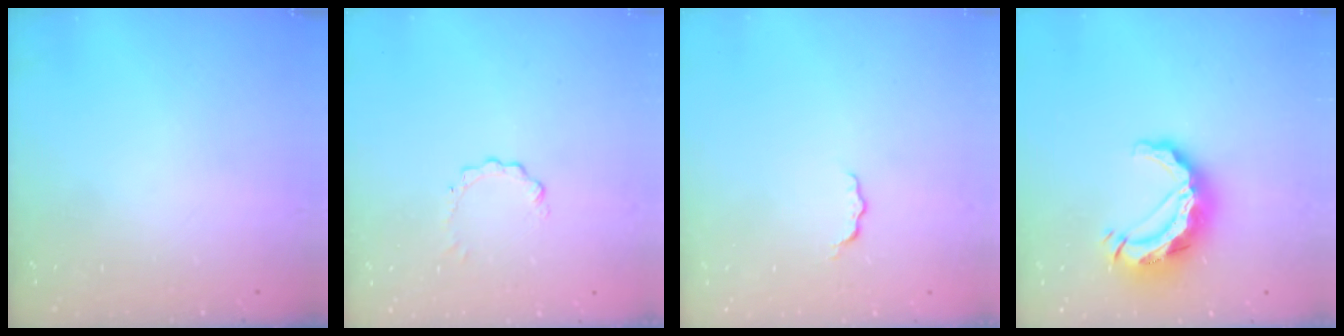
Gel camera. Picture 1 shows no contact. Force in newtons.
{"total": 0.8, "press": 0.8, "slide": 0.1}
{"total": 3.1, "press": 3.1, "slide": 0.2}
{"total": 12.9, "press": 12.8, "slide": 1.4}